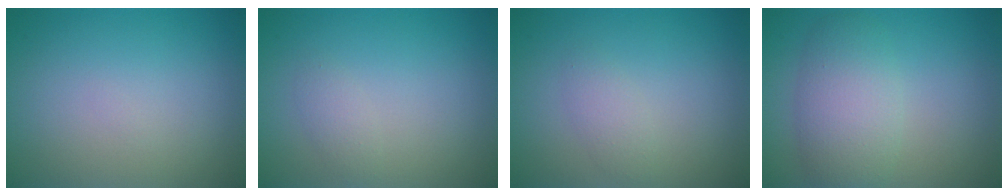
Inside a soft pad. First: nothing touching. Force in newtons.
{"total": 1.1, "press": 1.1, "slide": 0.0}
{"total": 1.4, "press": 1.4, "slide": 0.1}
{"total": 4.9, "press": 4.9, "slide": 0.1}